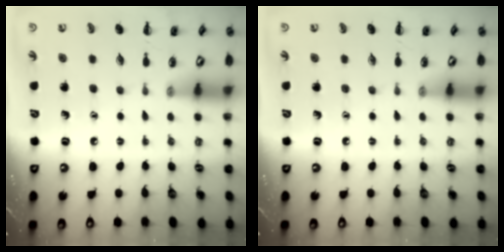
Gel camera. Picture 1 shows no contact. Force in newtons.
{"total": 0.0}